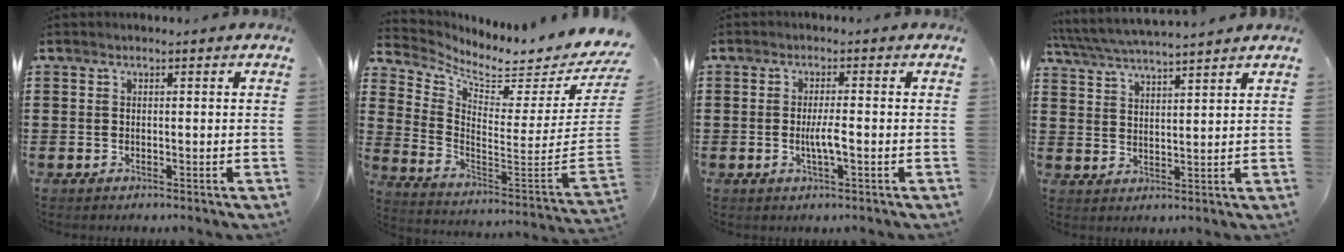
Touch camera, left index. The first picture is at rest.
{"total": 3.7, "force": [3.4, -0.2, 1.4], "torque": [-0.050, -0.063, 0.046]}
{"total": 3.1, "force": [-0.6, 0.4, 3.1], "torque": [-0.061, -0.004, -0.014]}
{"total": 4.6, "force": [4.4, -0.2, 1.2], "torque": [-0.040, -0.024, 0.076]}